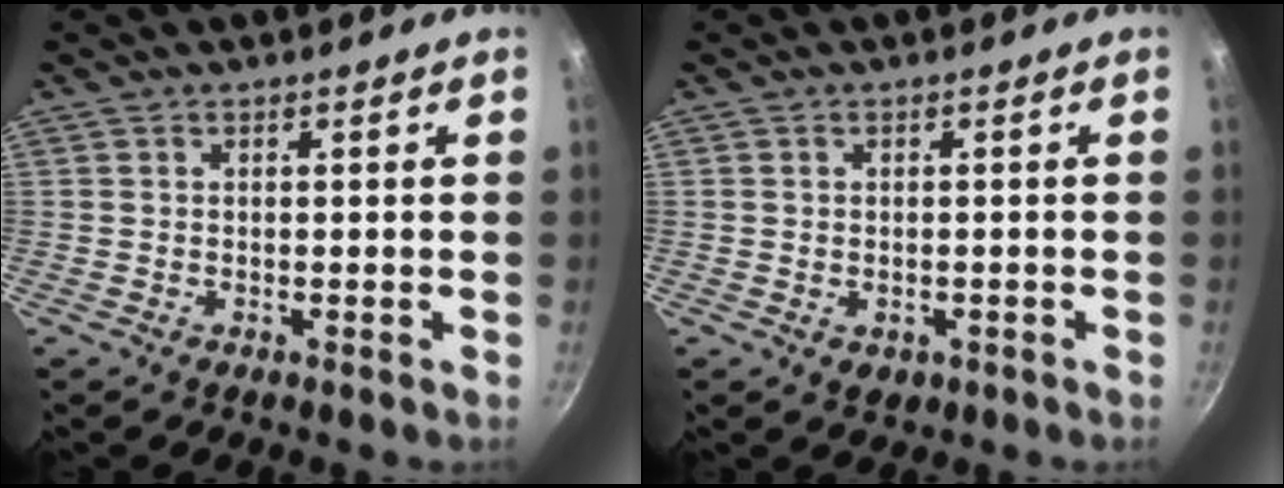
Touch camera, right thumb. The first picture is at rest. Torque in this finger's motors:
{"motor_torque": [-0.19, 0.00, -0.38, -0.02, -0.03]}